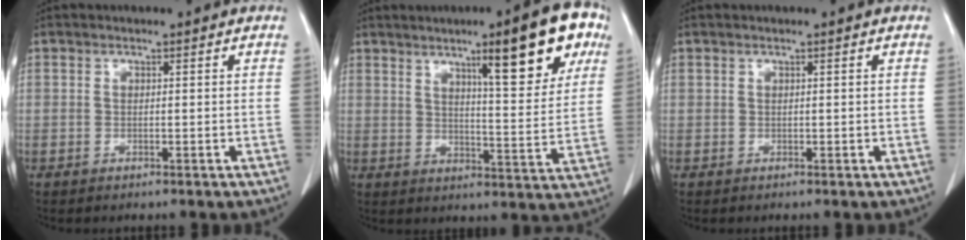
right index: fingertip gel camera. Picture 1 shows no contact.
{"total": 14.8, "force": [7.8, 2.2, 12.3], "torque": [-0.155, 0.004, 0.104]}
{"total": 0.0}